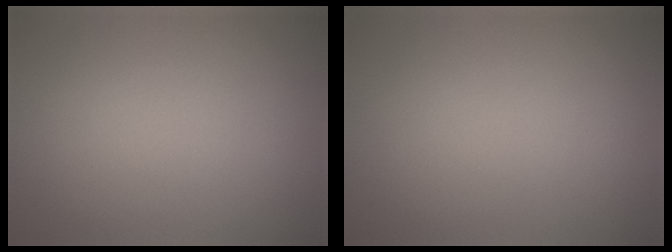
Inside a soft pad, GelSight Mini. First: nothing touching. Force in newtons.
{"total": 0.0}